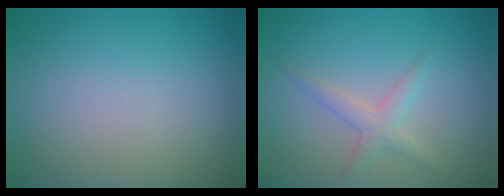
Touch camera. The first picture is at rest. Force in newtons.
{"total": 1.9, "press": 1.9, "slide": 0.1}